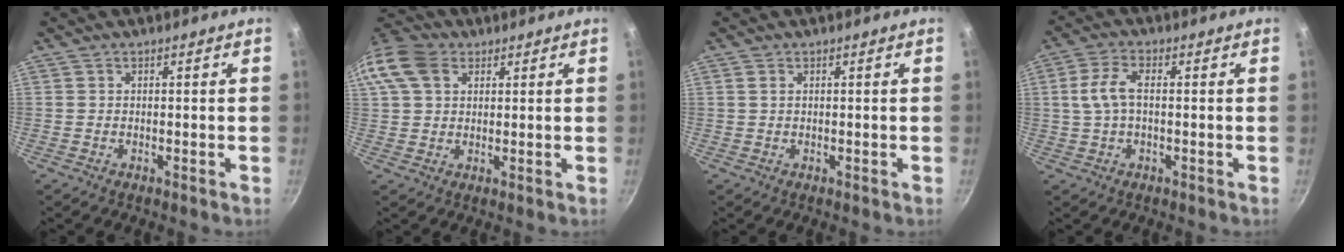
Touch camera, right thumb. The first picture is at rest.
{"total": 13.7, "force": [5.1, 9.9, 7.9], "torque": [-0.172, 0.024, 0.085]}
{"total": 0.7, "force": [0.3, 0.4, 0.6], "torque": [-0.010, 0.000, 0.005]}
{"total": 6.2, "force": [0.4, 3.1, 5.3], "torque": [-0.118, 0.014, 0.003]}